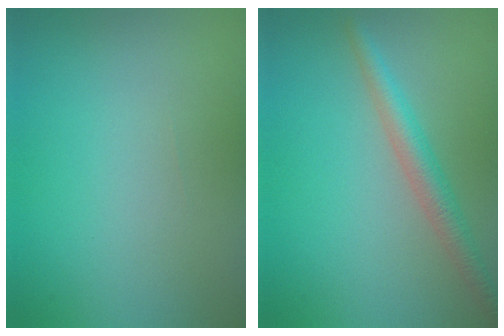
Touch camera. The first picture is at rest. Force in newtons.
{"total": 2.9, "press": 2.9, "slide": 0.2}